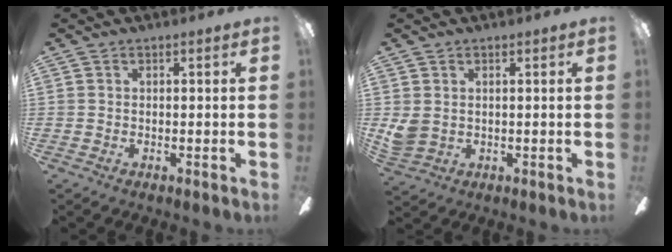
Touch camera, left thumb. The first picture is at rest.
{"total": 3.9, "force": [1.4, 3.1, 1.8], "torque": [-0.035, -0.003, 0.028]}